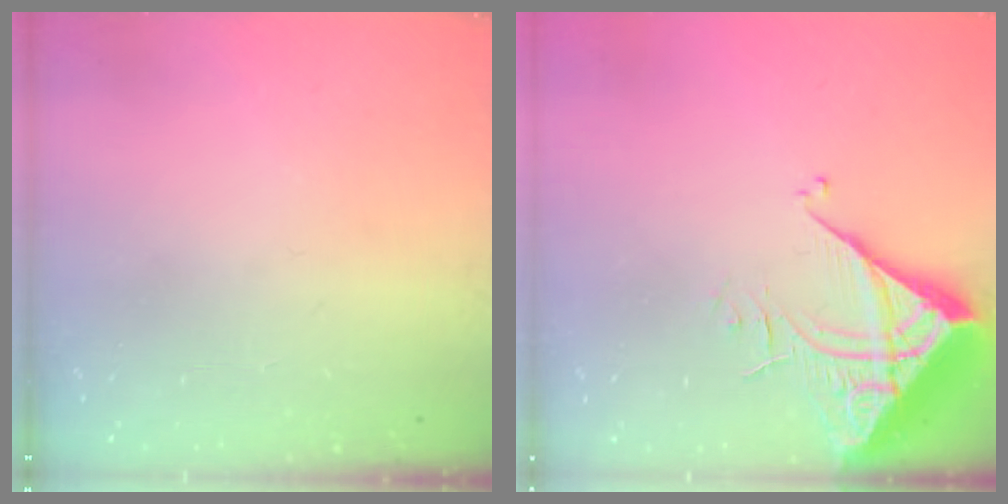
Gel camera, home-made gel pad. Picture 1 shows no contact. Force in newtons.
{"total": 6.7, "press": 6.7, "slide": 0.7}